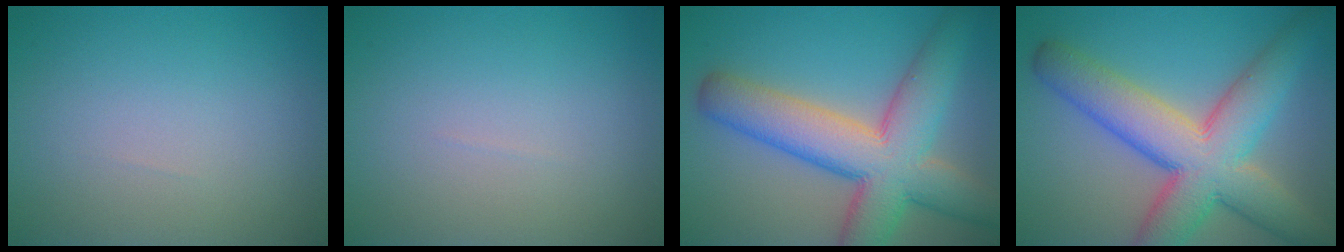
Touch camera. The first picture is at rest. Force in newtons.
{"total": 0.0}
{"total": 10.3, "press": 10.3, "slide": 0.4}
{"total": 10.7, "press": 10.7, "slide": 0.6}